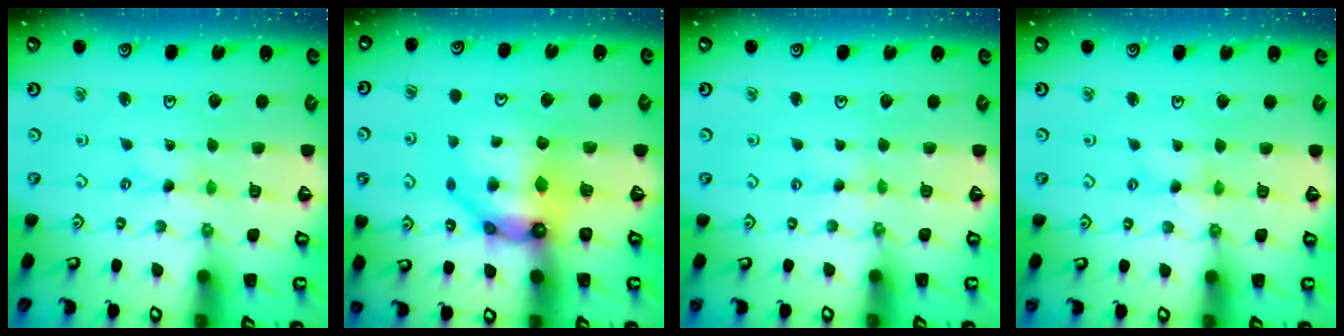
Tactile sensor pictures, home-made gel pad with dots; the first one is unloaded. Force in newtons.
{"total": 11.5, "press": 11.4, "slide": 1.3}
{"total": 1.8, "press": 1.7, "slide": 0.3}
{"total": 0.6, "press": 0.6, "slide": 0.2}